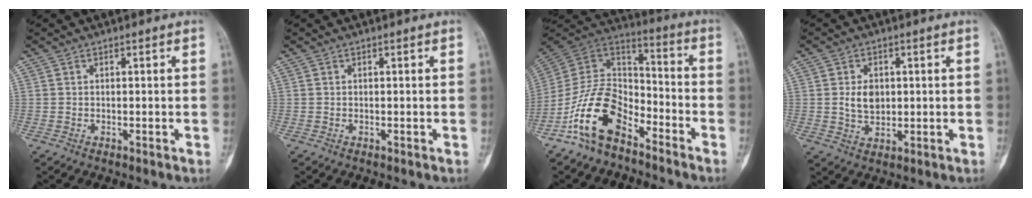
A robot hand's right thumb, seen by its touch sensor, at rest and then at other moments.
{"total": 0.0}
{"total": 15.6, "force": [-9.4, 8.5, 9.0], "torque": [-0.156, 0.086, -0.187]}
{"total": 5.0, "force": [0.6, 3.6, 3.5], "torque": [-0.050, -0.006, 0.016]}